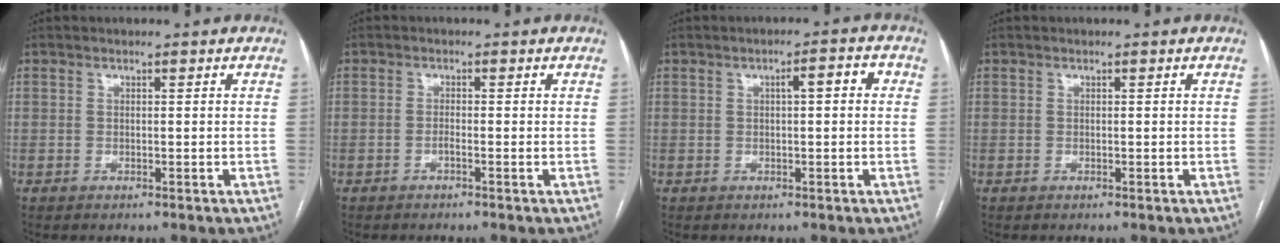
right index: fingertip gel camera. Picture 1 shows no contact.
{"total": 0.9, "force": [-0.5, 0.0, 0.7], "torque": [-0.013, 0.001, -0.009]}
{"total": 3.7, "force": [0.7, 0.9, 3.5], "torque": [-0.050, 0.018, 0.009]}
{"total": 0.0}